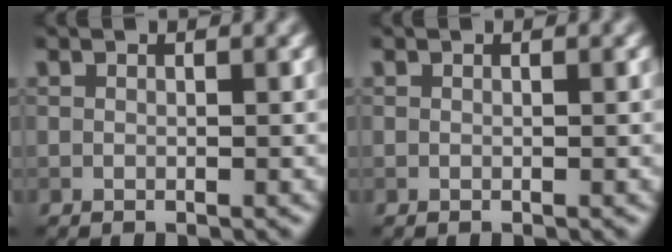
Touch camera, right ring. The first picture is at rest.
{"total": 0.0}